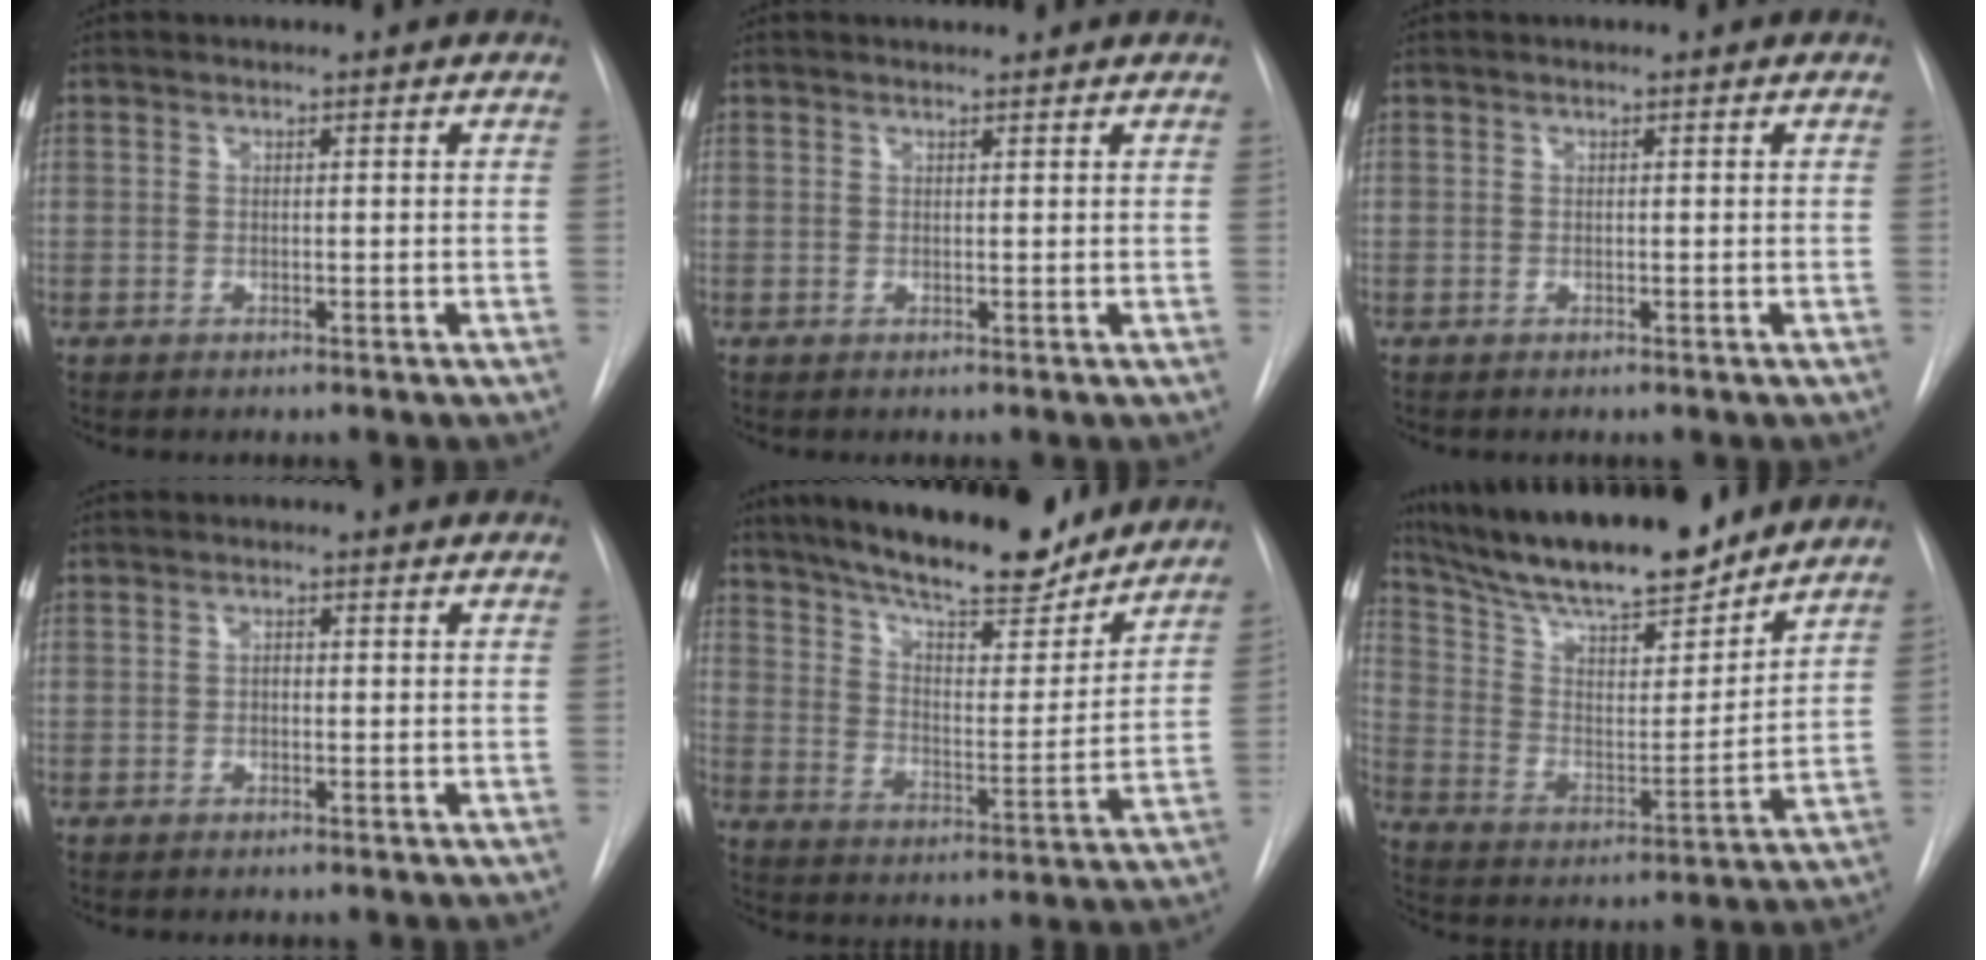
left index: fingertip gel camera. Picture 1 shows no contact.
{"total": 1.4, "force": [1.4, 0.3, 0.3], "torque": [-0.010, 0.012, 0.024]}
{"total": 0.0}
{"total": 0.8, "force": [-0.1, 0.5, 0.6], "torque": [-0.007, 0.003, -0.004]}
{"total": 20.0, "force": [17.0, 4.4, 9.5], "torque": [-0.152, -0.007, 0.254]}
{"total": 21.2, "force": [18.4, 3.5, 9.8], "torque": [-0.174, 0.002, 0.302]}